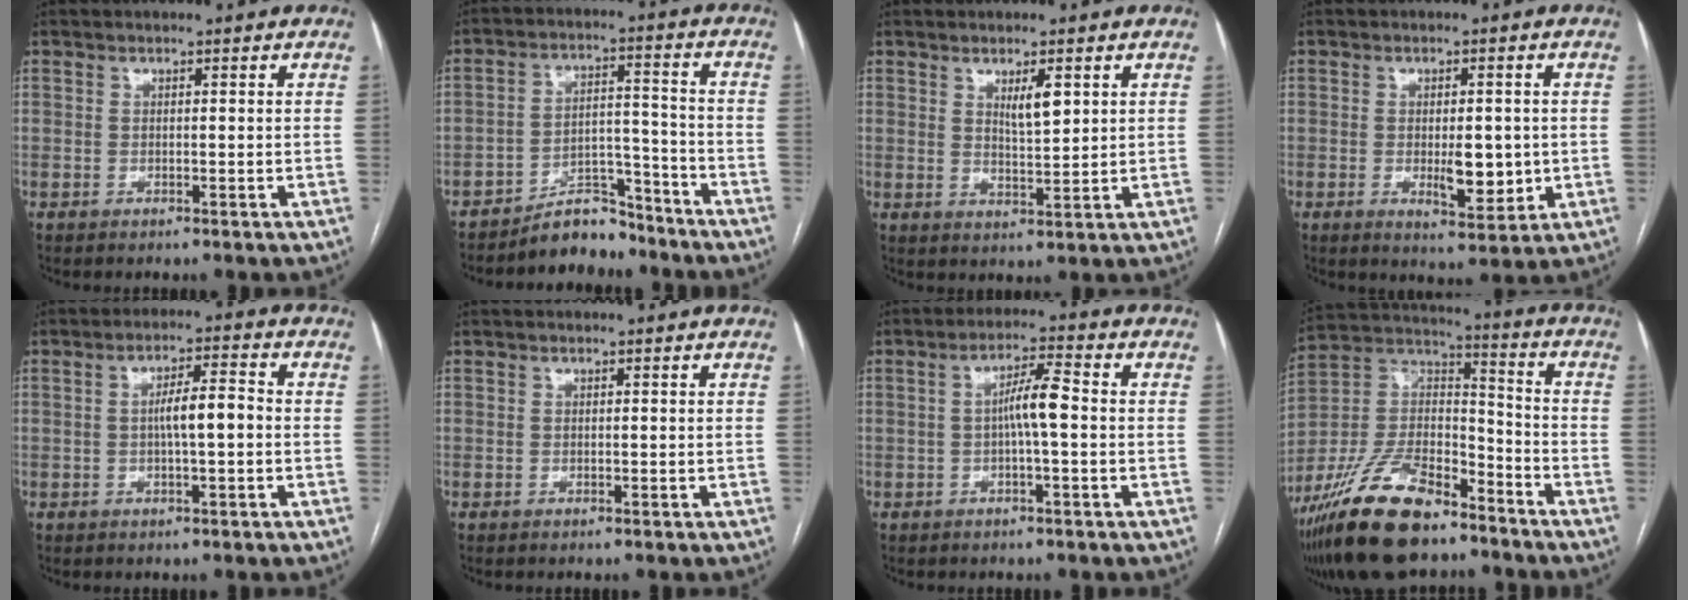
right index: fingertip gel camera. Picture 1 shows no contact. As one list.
[{"total": 7.1, "force": [-6.5, 2.6, 1.3], "torque": [-0.011, 0.036, -0.108]}, {"total": 4.0, "force": [1.8, 0.9, 3.4], "torque": [-0.061, -0.005, 0.034]}, {"total": 7.5, "force": [-0.8, 2.9, 6.9], "torque": [-0.098, -0.011, -0.005]}, {"total": 5.2, "force": [-0.4, 0.8, 5.1], "torque": [-0.089, 0.013, -0.006]}, {"total": 0.0}, {"total": 5.0, "force": [-0.4, 0.3, 5.0], "torque": [-0.087, 0.012, -0.005]}, {"total": 20.8, "force": [-15.1, 7.2, 12.4], "torque": [-0.275, 0.001, -0.277]}]